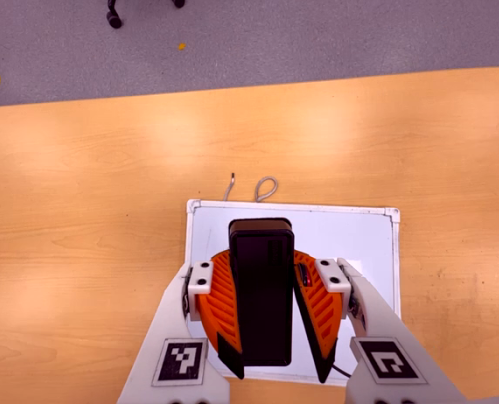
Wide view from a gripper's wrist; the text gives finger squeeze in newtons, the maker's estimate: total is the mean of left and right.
{"total": 11.3, "left": 10.5, "right": 12.2}